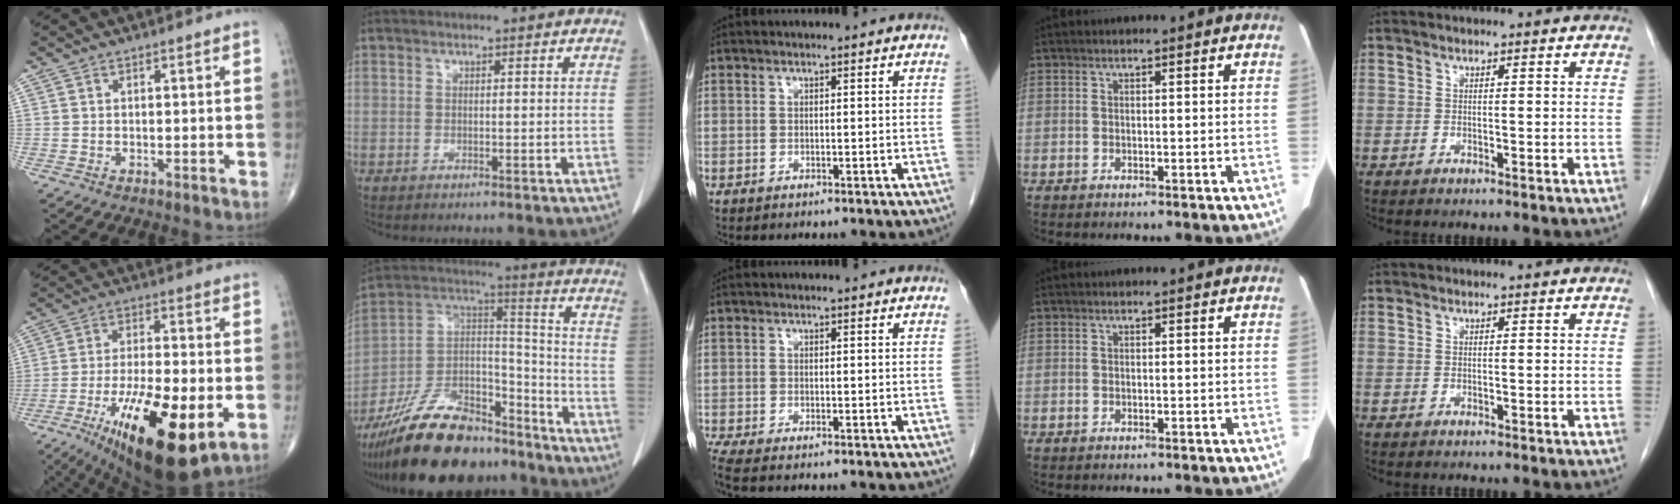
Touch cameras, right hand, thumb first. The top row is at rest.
{"thumb": {"total": 21.3, "force": [-7.6, 7.1, 18.6], "torque": [-0.308, -0.007, -0.112]}, "index": {"total": 22.1, "force": [-18.0, 7.3, 10.6], "torque": [-0.211, 0.012, -0.315]}, "middle": {"total": 1.6, "force": [-1.2, -0.1, 1.0], "torque": [-0.030, -0.008, -0.029]}}